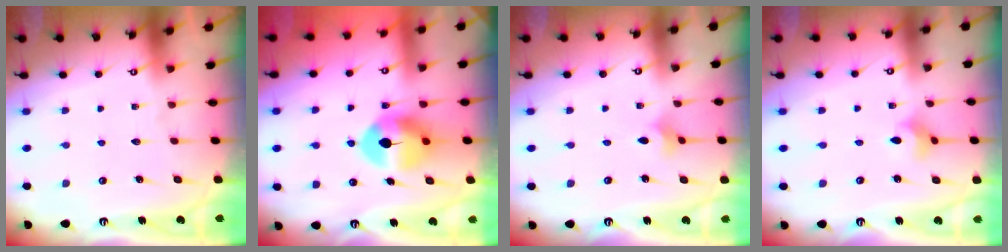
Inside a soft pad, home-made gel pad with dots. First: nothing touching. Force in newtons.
{"total": 9.4, "press": 9.3, "slide": 1.0}
{"total": 2.1, "press": 2.0, "slide": 0.5}
{"total": 3.8, "press": 3.8, "slide": 0.5}